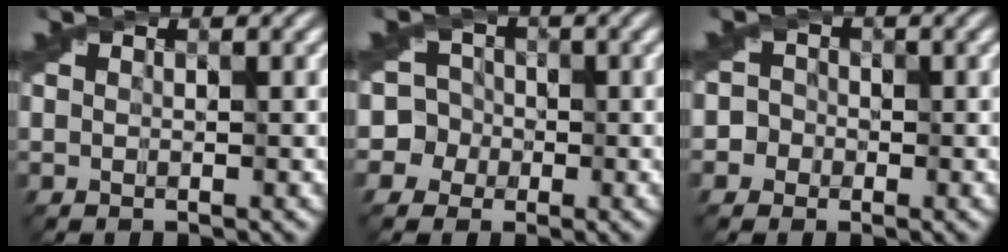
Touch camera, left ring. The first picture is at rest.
{"total": 6.7, "force": [-0.4, 6.2, 2.5], "torque": [-0.019, 0.031, -0.060]}
{"total": 3.7, "force": [-0.2, 3.5, 1.3], "torque": [0.003, 0.021, -0.039]}